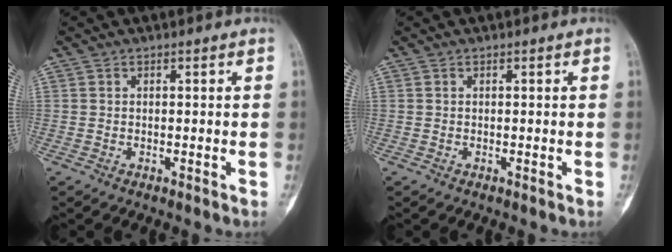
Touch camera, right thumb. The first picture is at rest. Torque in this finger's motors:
{"motor_torque": [0.06, -0.06, 0.04, -0.04, 0.03]}